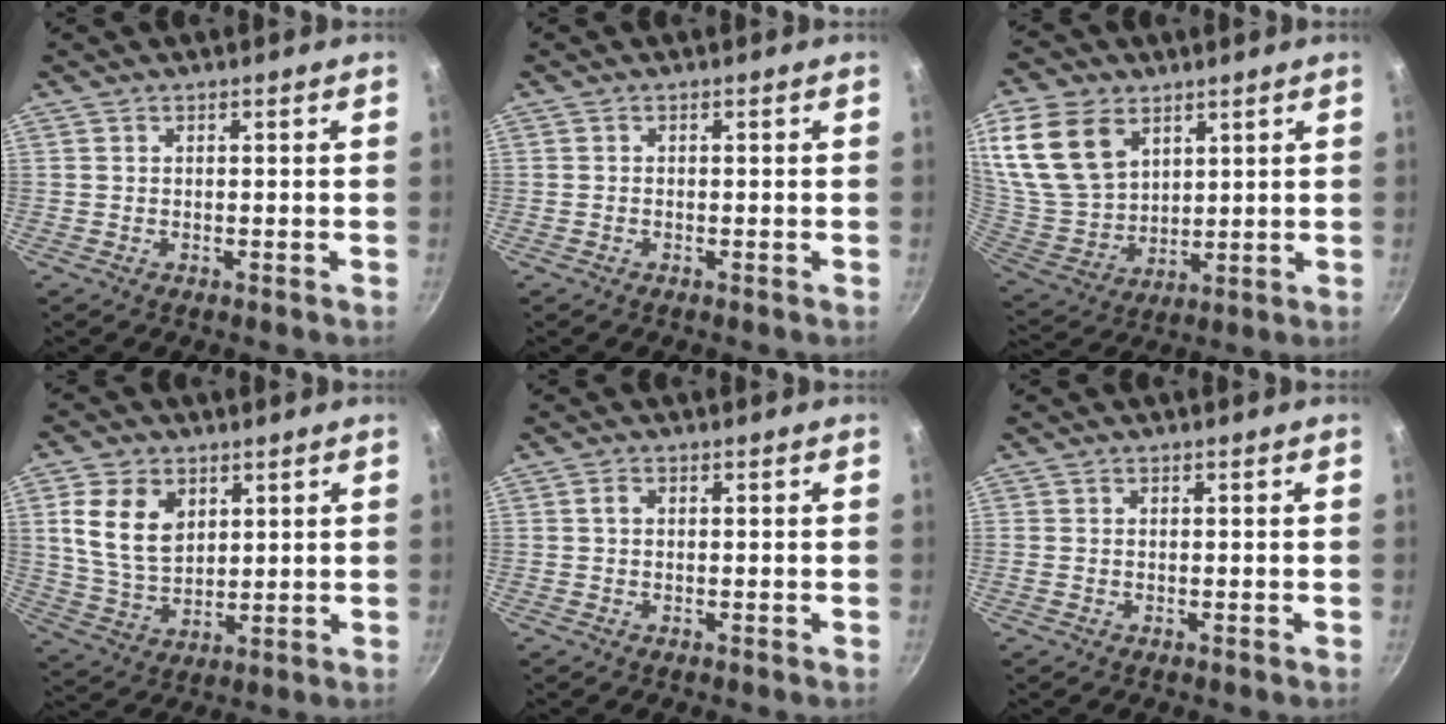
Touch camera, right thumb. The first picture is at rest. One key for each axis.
{"total": 0.0}
{"total": 18.8, "fx": 8.5, "fy": 12.9, "fz": 10.8, "tx": -0.216, "ty": -0.025, "tz": 0.179}
{"total": 11.4, "fx": 3.5, "fy": 7.9, "fz": 7.4, "tx": -0.124, "ty": -0.017, "tz": 0.073}
{"total": 1.1, "fx": 0.1, "fy": 0.8, "fz": 0.8, "tx": -0.014, "ty": 0.004, "tz": 0.001}
{"total": 0.5, "fx": 0.0, "fy": 0.4, "fz": 0.3, "tx": -0.007, "ty": 0.002, "tz": 0.000}